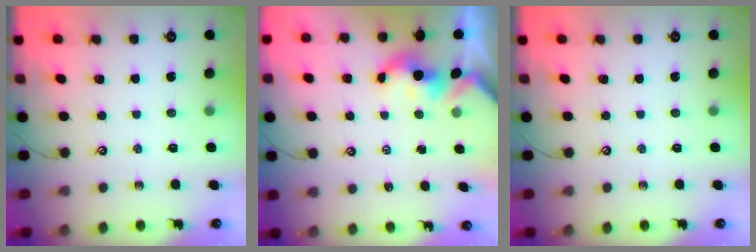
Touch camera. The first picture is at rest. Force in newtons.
{"total": 1.5, "press": 1.5, "slide": 0.3}
{"total": 0.0}